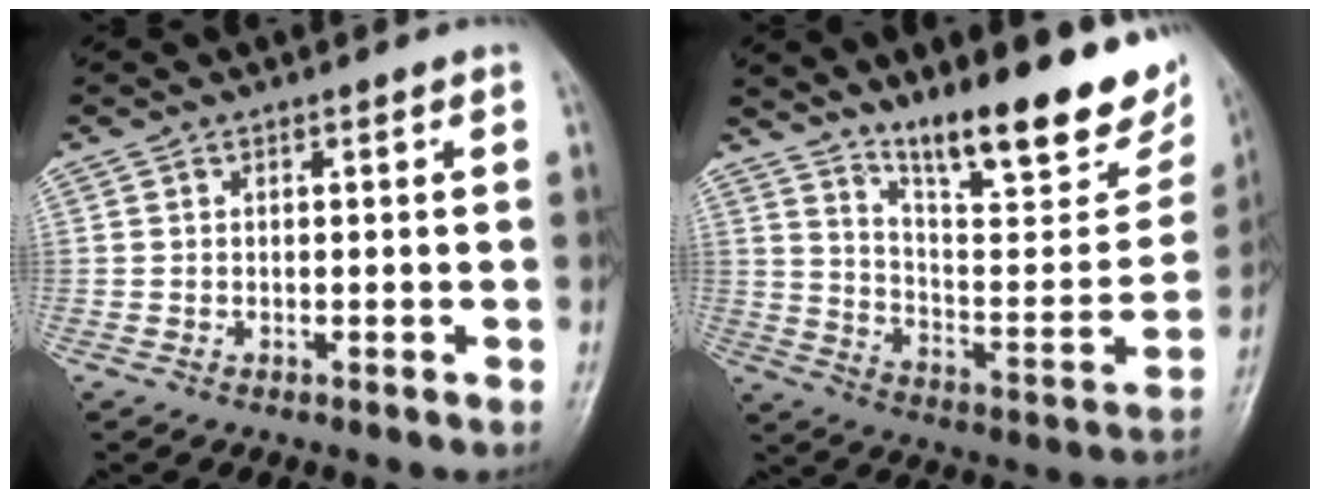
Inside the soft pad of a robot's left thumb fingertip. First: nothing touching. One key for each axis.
{"total": 24.8, "fx": 17.3, "fy": 6.2, "fz": 16.6, "tx": -0.209, "ty": -0.090, "tz": 0.266}